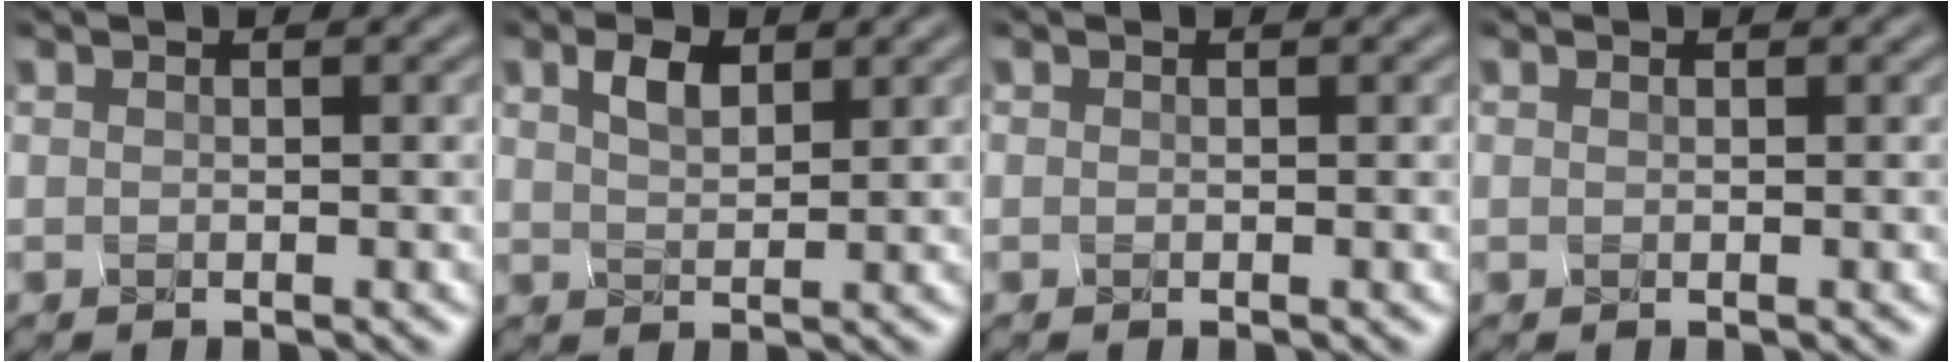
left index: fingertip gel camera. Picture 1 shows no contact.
{"total": 0.8, "force": [0.8, 0.1, -0.1], "torque": [-0.018, 0.000, 0.036]}
{"total": 0.8, "force": [-0.3, -0.4, -0.6], "torque": [-0.002, -0.004, 0.010]}
{"total": 0.9, "force": [-0.2, -0.4, -0.7], "torque": [0.002, -0.001, 0.010]}